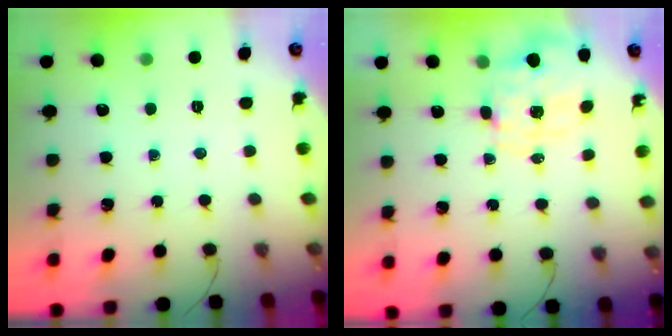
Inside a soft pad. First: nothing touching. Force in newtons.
{"total": 1.9, "press": 1.5, "slide": 1.1}